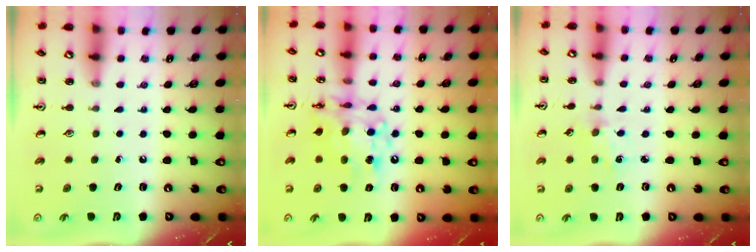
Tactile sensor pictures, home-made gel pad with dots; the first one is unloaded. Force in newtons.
{"total": 13.6, "press": 13.5, "slide": 1.0}
{"total": 1.2, "press": 1.2, "slide": 0.3}